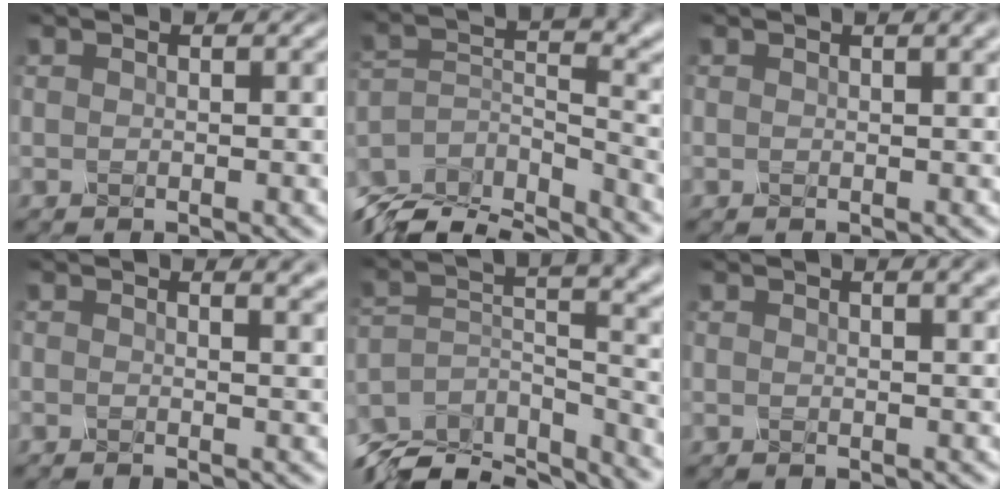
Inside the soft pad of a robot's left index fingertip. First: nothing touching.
{"total": 10.0, "force": [-9.0, 2.5, 3.6], "torque": [-0.076, -0.012, -0.151]}
{"total": 4.1, "force": [2.2, 1.9, 3.0], "torque": [-0.010, 0.020, 0.002]}
{"total": 5.1, "force": [2.1, 2.7, 3.8], "torque": [-0.008, 0.035, -0.014]}
{"total": 10.8, "force": [-10.0, 2.6, 3.3], "torque": [-0.064, 0.005, -0.154]}
{"total": 5.2, "force": [2.9, 2.5, 3.5], "torque": [-0.006, 0.040, 0.001]}